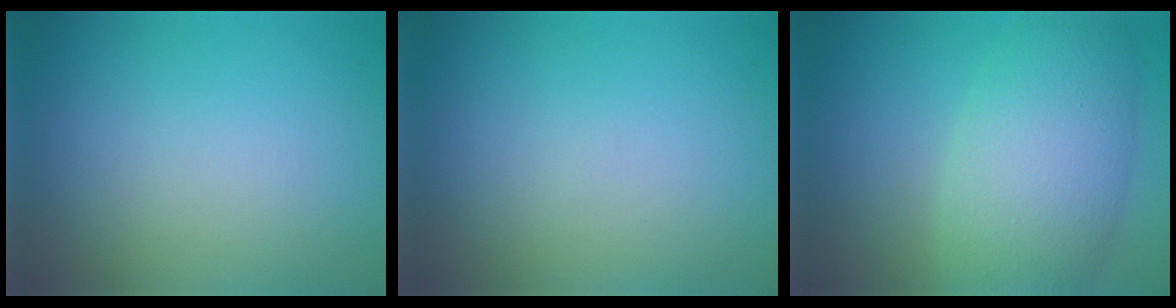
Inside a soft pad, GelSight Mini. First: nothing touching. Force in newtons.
{"total": 0.0}
{"total": 7.6, "press": 7.6, "slide": 0.6}